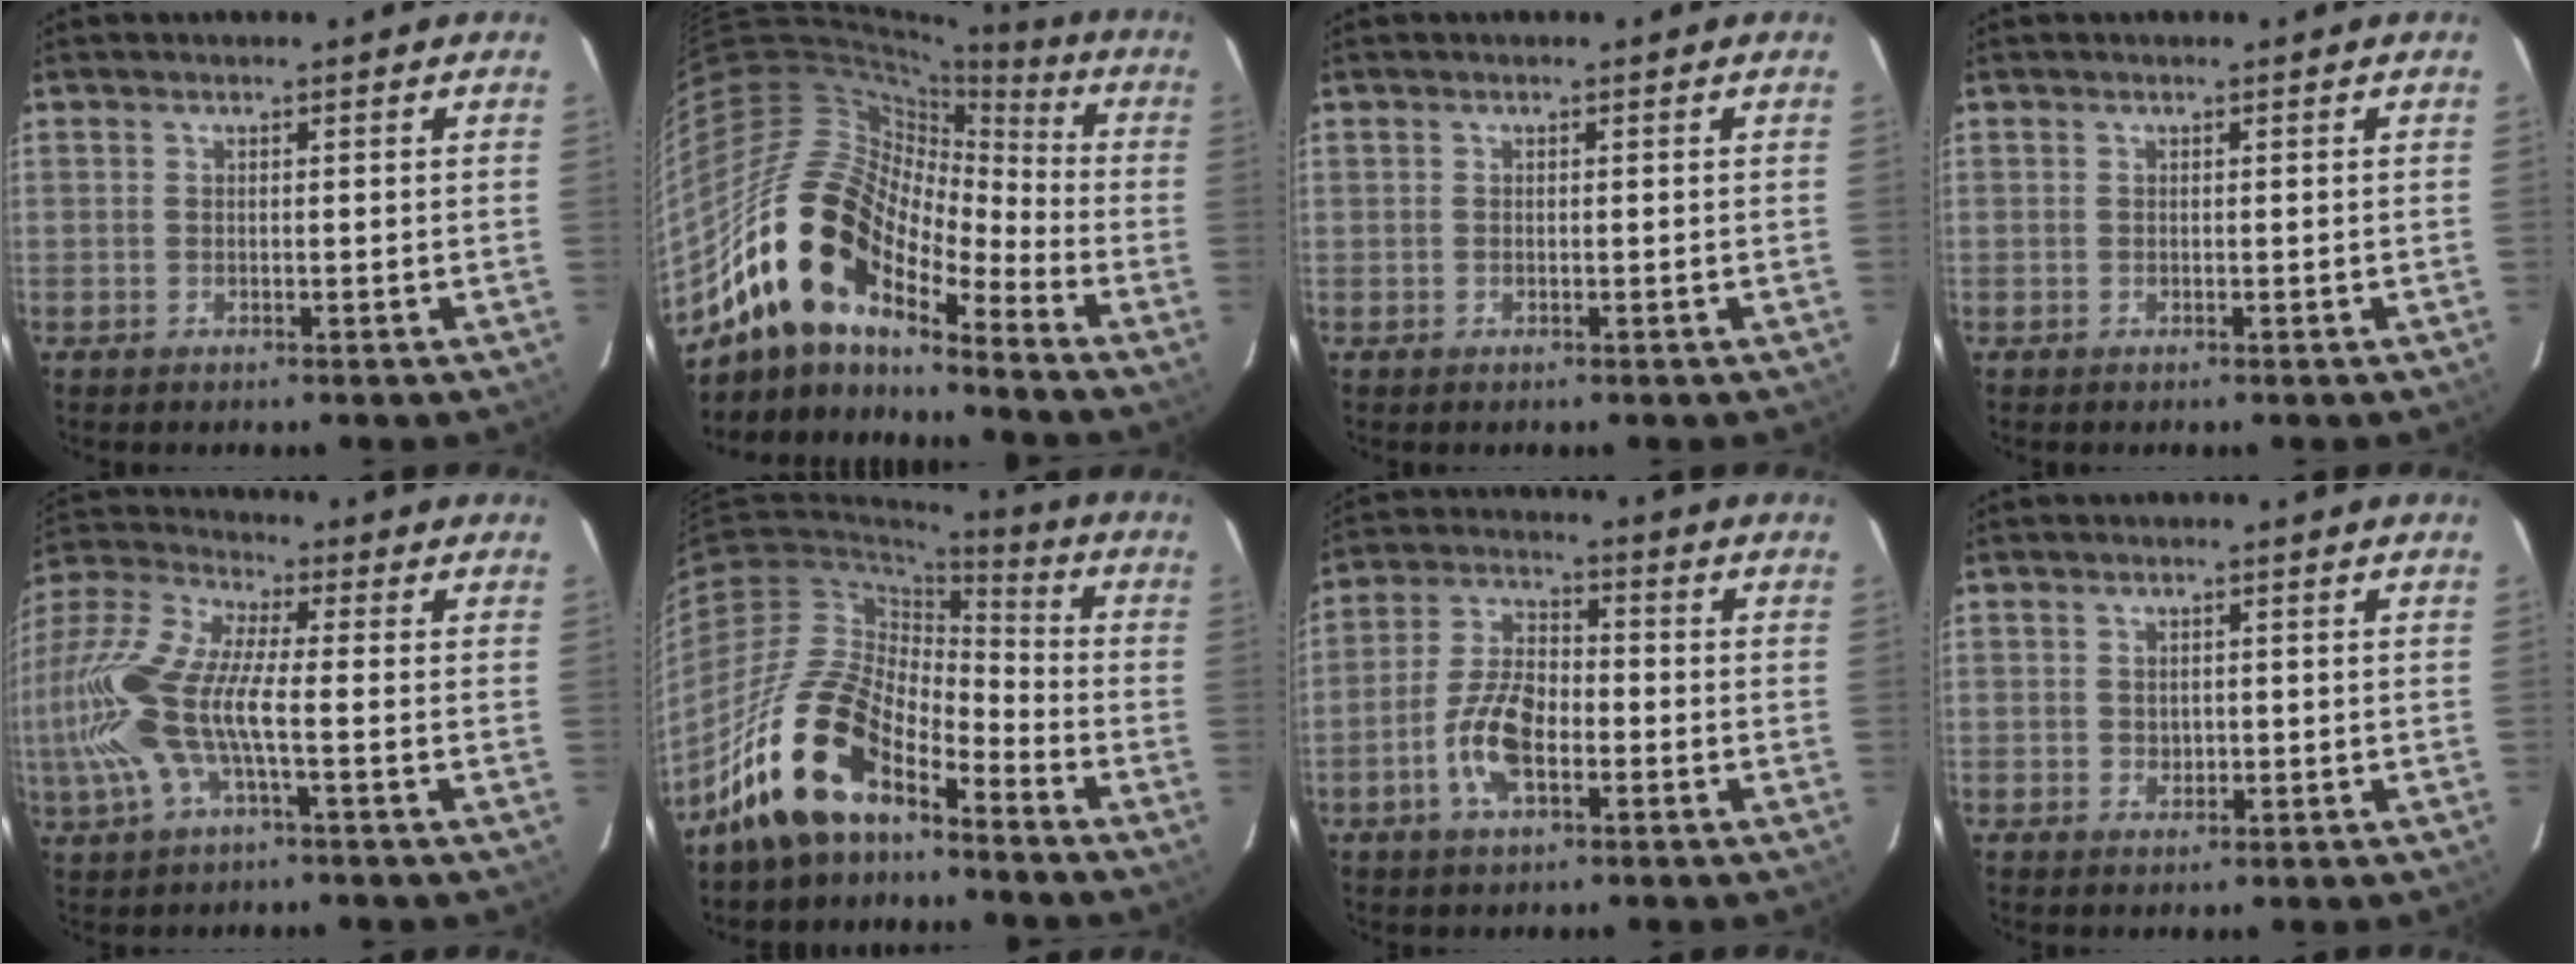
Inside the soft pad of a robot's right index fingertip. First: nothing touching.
{"total": 18.2, "force": [-12.6, 7.5, 10.8], "torque": [-0.187, -0.010, -0.251]}
{"total": 0.0}
{"total": 0.0}
{"total": 16.6, "force": [-2.9, 5.2, 15.5], "torque": [-0.317, -0.003, -0.061]}
{"total": 14.7, "force": [-10.6, 5.9, 8.3], "torque": [-0.162, 0.015, -0.209]}
{"total": 9.6, "force": [-3.6, 4.6, 7.6], "torque": [-0.161, 0.008, -0.068]}
{"total": 1.5, "force": [0.0, 1.4, 0.7], "torque": [-0.007, 0.002, 0.002]}